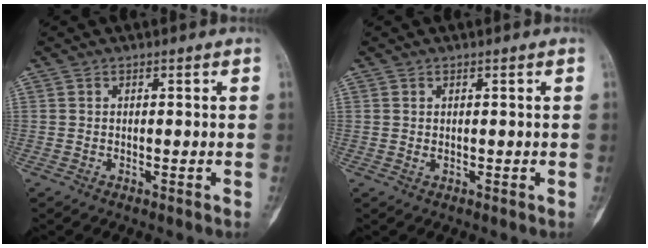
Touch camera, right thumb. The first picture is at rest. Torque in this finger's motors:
{"motor_torque": [-0.15, 0.24, 0.09, 0.01, 0.03]}